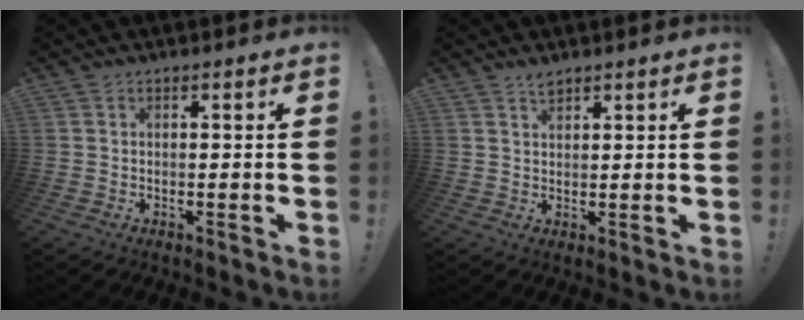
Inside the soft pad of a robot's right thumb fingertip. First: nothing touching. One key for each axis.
{"total": 2.4, "fx": 2.0, "fy": 0.8, "fz": 0.9, "tx": -0.006, "ty": -0.014, "tz": 0.034}